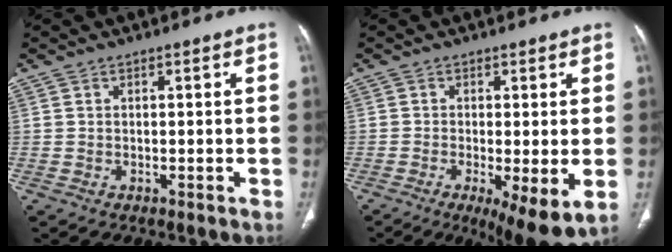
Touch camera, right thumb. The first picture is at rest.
{"total": 9.5, "force": [-2.8, 2.5, 8.7], "torque": [-0.138, -0.022, -0.041]}